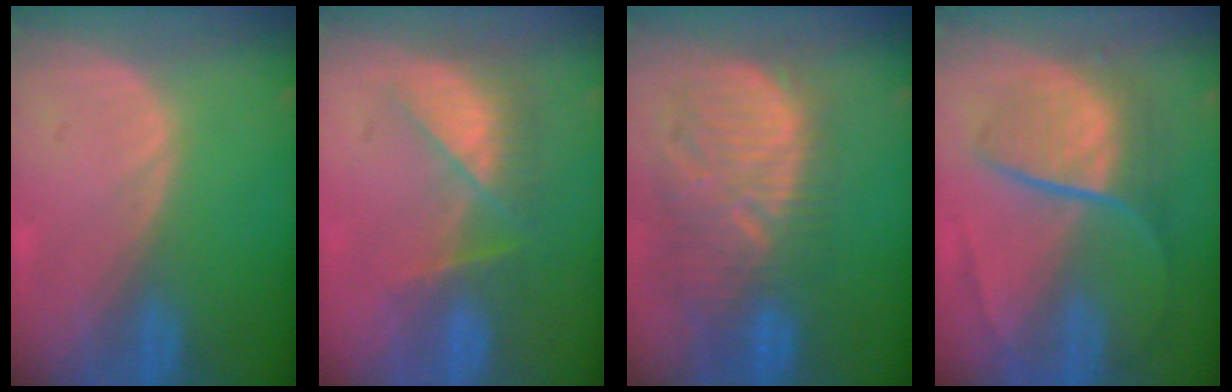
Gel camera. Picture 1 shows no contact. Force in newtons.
{"total": 8.2, "press": 7.0, "slide": 4.3}
{"total": 12.3, "press": 11.3, "slide": 4.8}
{"total": 9.3, "press": 7.7, "slide": 5.1}